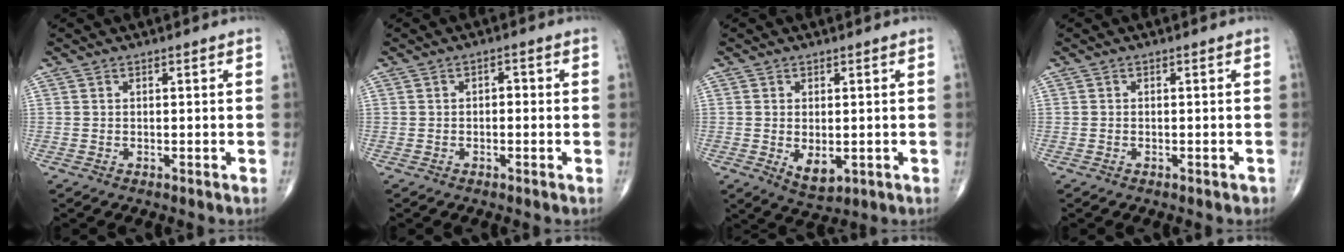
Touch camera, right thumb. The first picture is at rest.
{"total": 1.6, "force": [-0.1, 1.0, 1.2], "torque": [-0.012, 0.008, -0.006]}
{"total": 4.8, "force": [-0.8, 2.7, 3.9], "torque": [-0.060, -0.012, -0.002]}
{"total": 1.2, "force": [-1.0, 0.6, 0.4], "torque": [-0.005, 0.006, -0.012]}